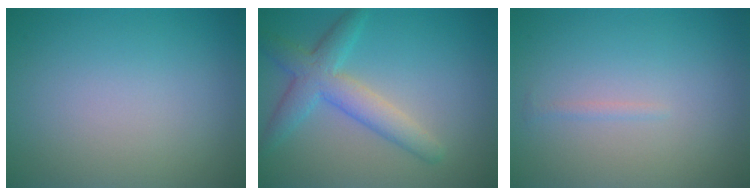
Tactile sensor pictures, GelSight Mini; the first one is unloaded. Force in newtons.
{"total": 4.3, "press": 4.3, "slide": 0.1}
{"total": 0.5, "press": 0.5, "slide": 0.0}